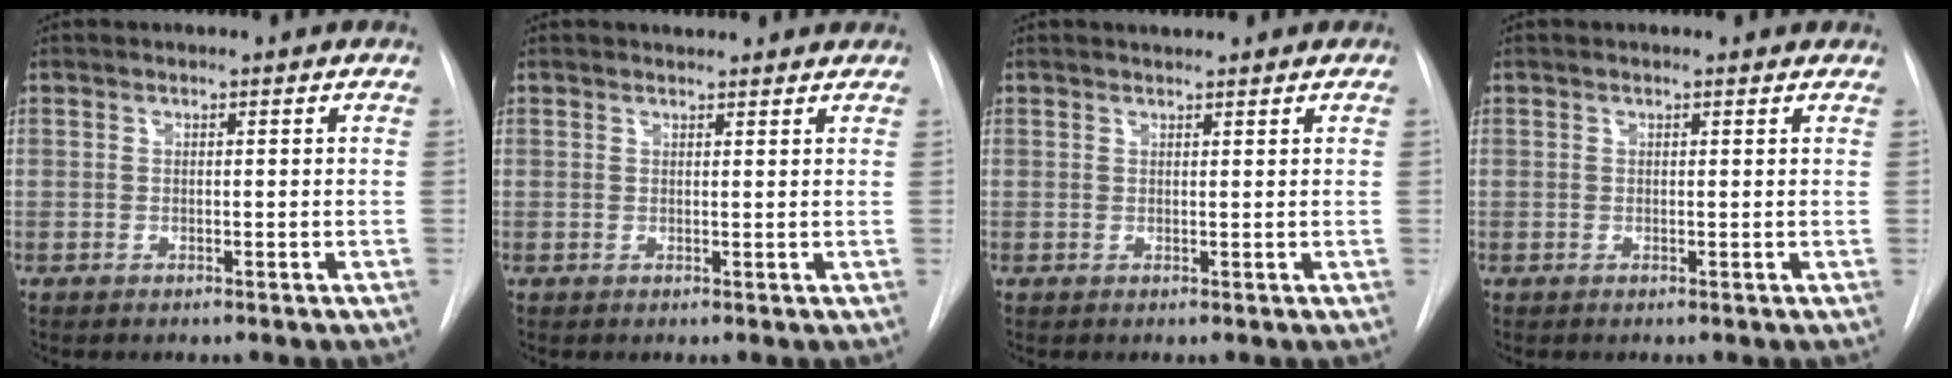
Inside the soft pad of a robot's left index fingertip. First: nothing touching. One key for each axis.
{"total": 5.3, "fx": 4.9, "fy": 1.4, "fz": 1.3, "tx": -0.012, "ty": 0.014, "tz": 0.049}
{"total": 1.7, "fx": 1.5, "fy": 0.4, "fz": 0.6, "tx": -0.008, "ty": 0.015, "tz": 0.024}
{"total": 1.9, "fx": 1.7, "fy": 0.5, "fz": 0.6, "tx": -0.013, "ty": 0.008, "tz": 0.011}